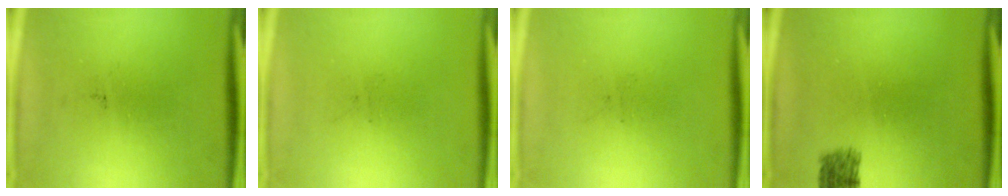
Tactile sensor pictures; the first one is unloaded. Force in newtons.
{"total": 0.0}
{"total": 0.0}
{"total": 2.5}